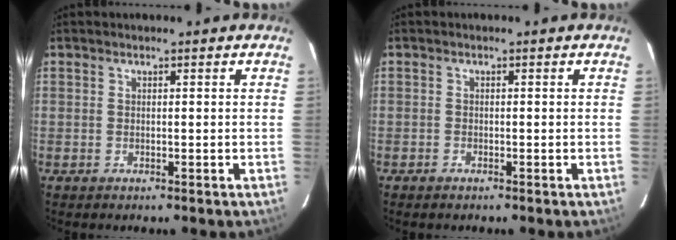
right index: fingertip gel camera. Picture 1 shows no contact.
{"total": 0.9, "force": [-0.7, 0.3, 0.4], "torque": [-0.011, -0.001, -0.010]}